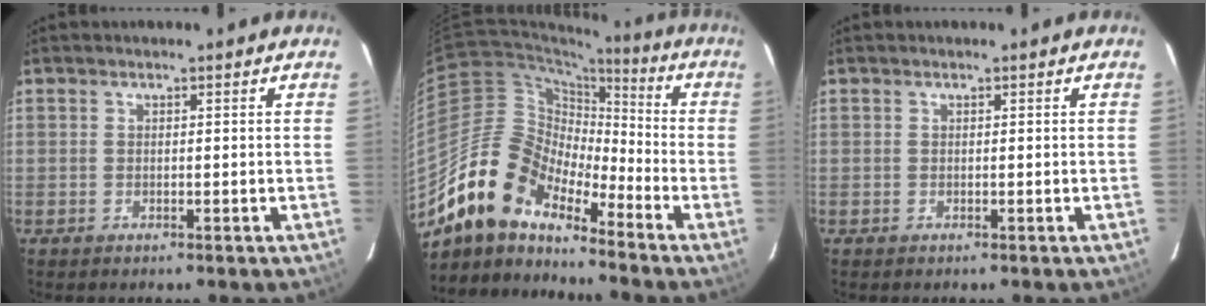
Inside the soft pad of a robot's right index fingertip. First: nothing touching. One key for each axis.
{"total": 15.6, "fx": -12.8, "fy": 5.9, "fz": 6.7, "tx": -0.120, "ty": 0.009, "tz": -0.249}
{"total": 0.0}